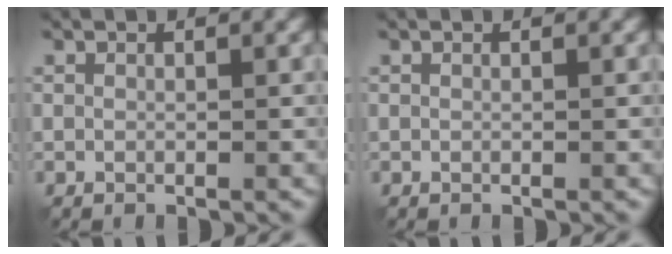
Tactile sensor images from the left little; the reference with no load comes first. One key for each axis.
{"total": 0.0}